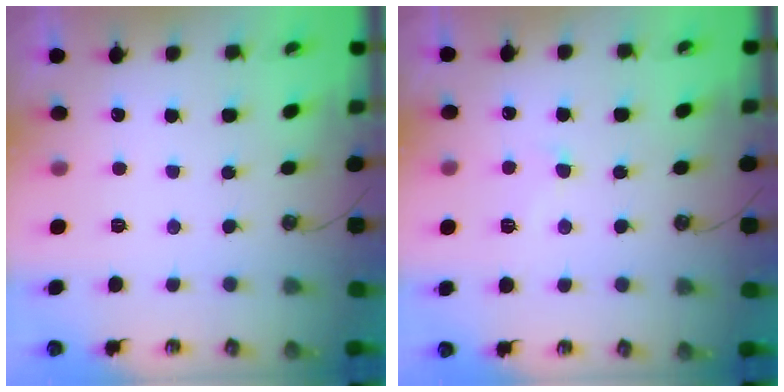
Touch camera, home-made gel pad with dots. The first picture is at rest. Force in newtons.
{"total": 3.2, "press": 3.1, "slide": 0.7}